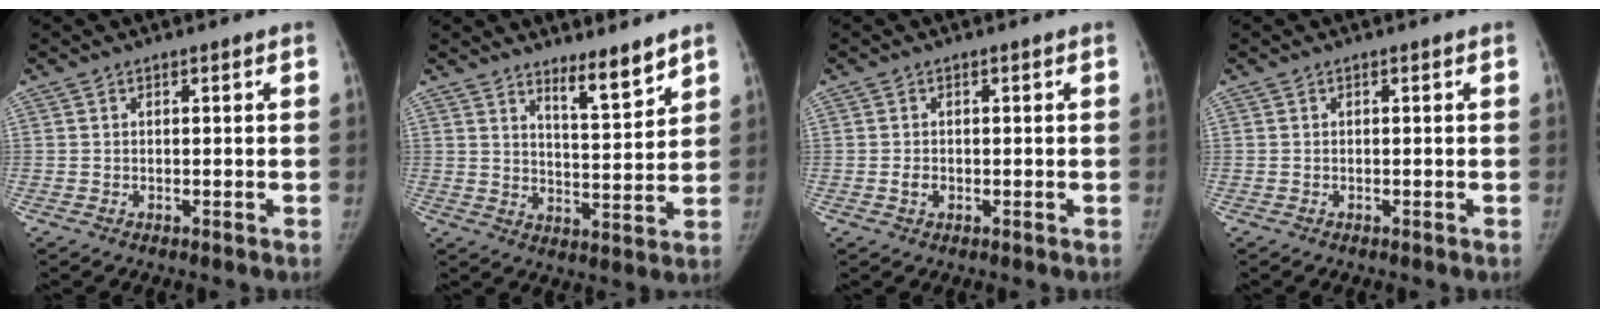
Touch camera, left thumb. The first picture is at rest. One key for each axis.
{"total": 7.4, "fx": 6.0, "fy": 1.3, "fz": 4.2, "tx": -0.057, "ty": -0.058, "tz": 0.101}
{"total": 1.6, "fx": -0.2, "fy": 1.2, "fz": 1.0, "tx": -0.017, "ty": 0.000, "tz": -0.004}
{"total": 0.0}